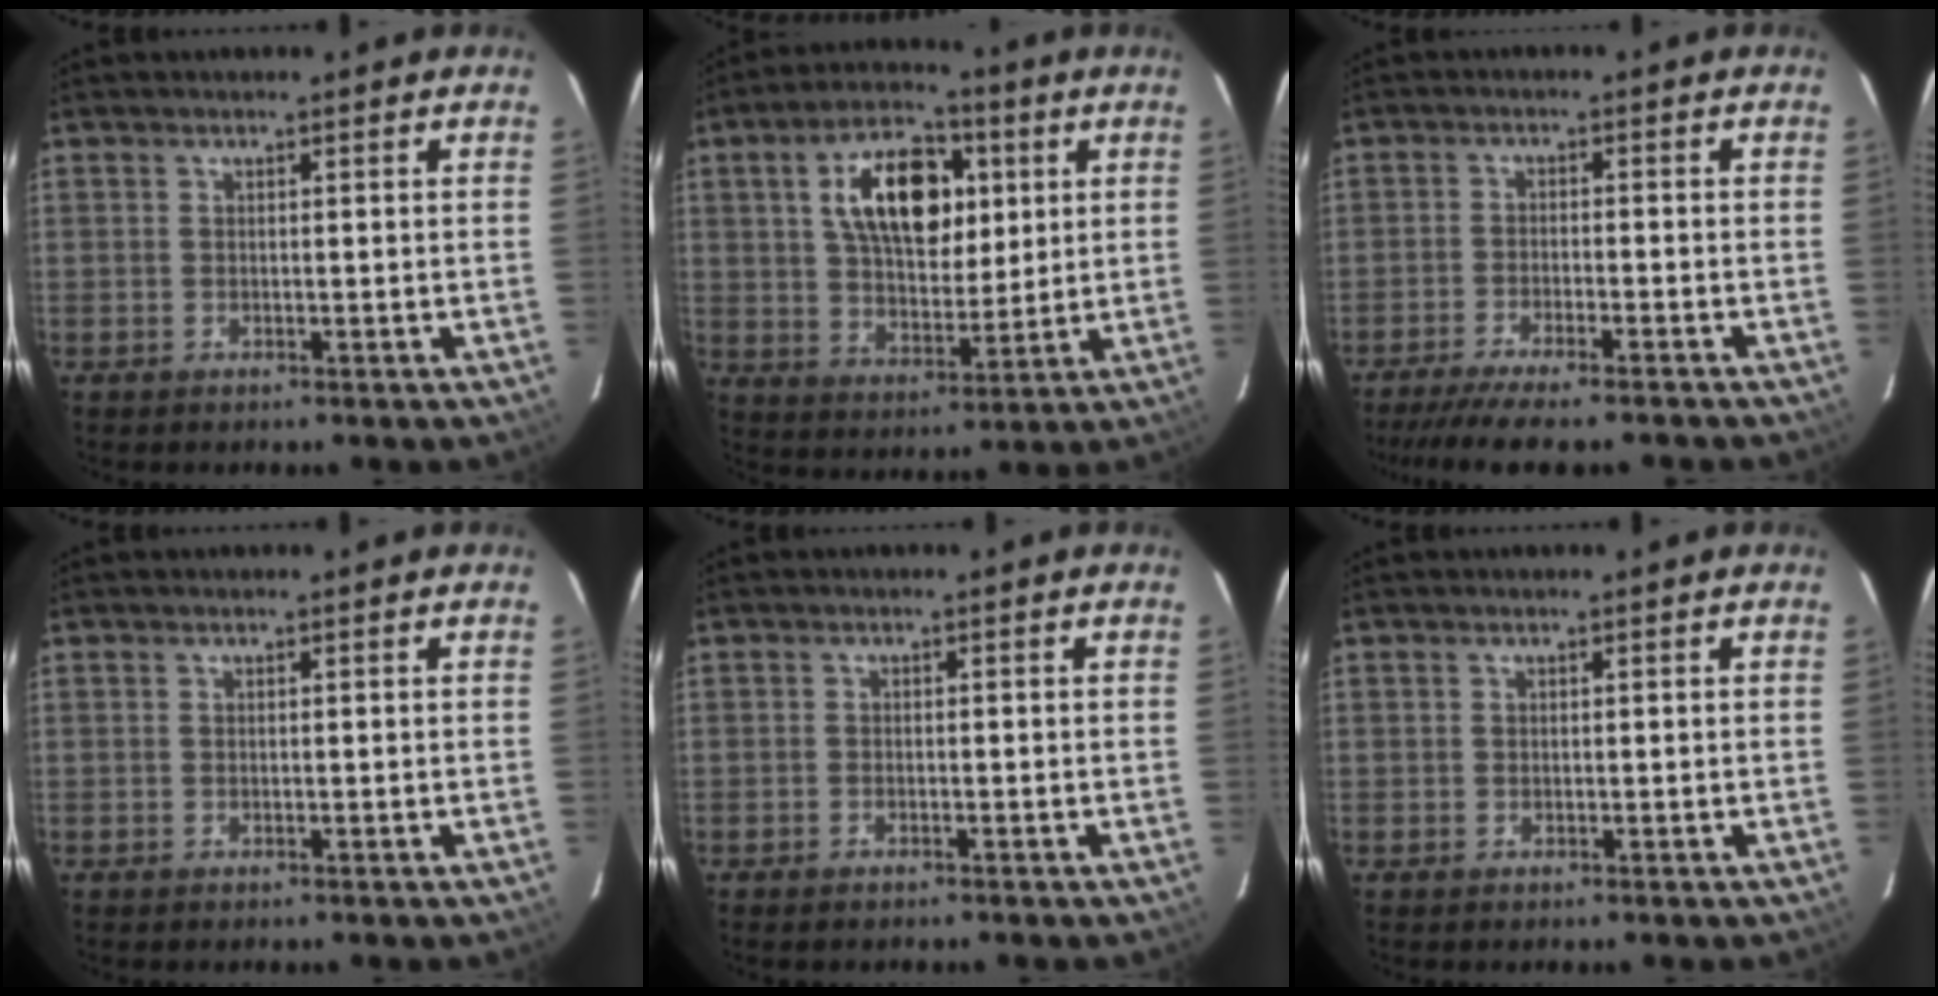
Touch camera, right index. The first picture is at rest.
{"total": 14.4, "force": [4.5, 8.1, 11.1], "torque": [-0.186, 0.023, 0.078]}
{"total": 11.1, "force": [-10.1, 0.7, 4.5], "torque": [-0.104, -0.027, -0.160]}
{"total": 0.0}
{"total": 1.3, "force": [-1.1, -0.2, -0.7], "torque": [0.003, 0.001, -0.023]}
{"total": 0.0}